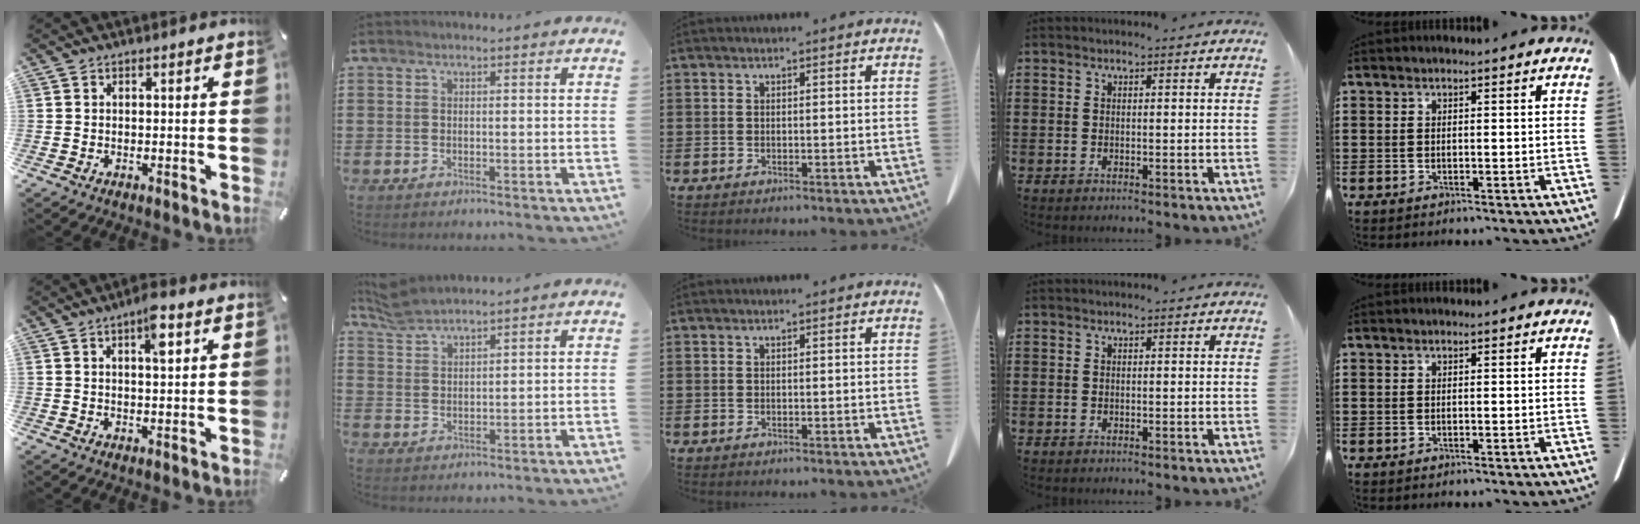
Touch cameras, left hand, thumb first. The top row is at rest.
{"thumb": {"total": 5.5, "force": [2.5, 1.7, 4.5], "torque": [-0.072, -0.005, 0.038]}, "index": {"total": 3.6, "force": [3.5, 0.3, 0.9], "torque": [-0.029, -0.004, 0.067]}}